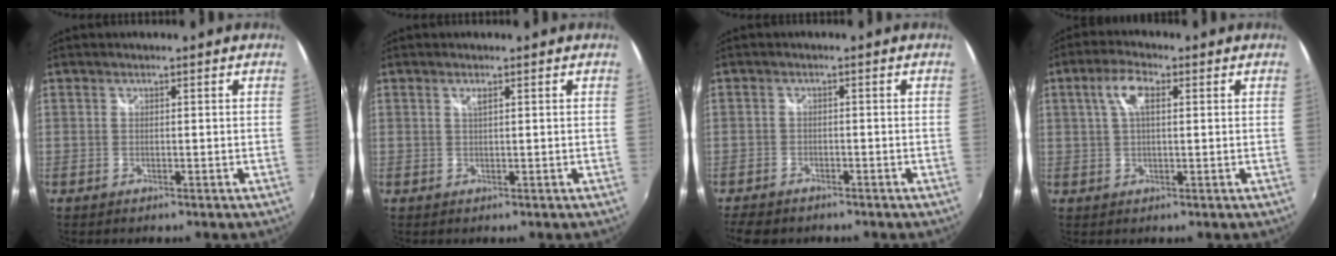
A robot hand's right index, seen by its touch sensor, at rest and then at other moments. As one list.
[{"total": 1.0, "force": [0.5, 0.1, 0.8], "torque": [-0.016, 0.001, 0.009]}, {"total": 6.1, "force": [-5.0, 2.6, 2.3], "torque": [-0.069, -0.019, -0.086]}, {"total": 5.4, "force": [1.6, 2.1, 4.7], "torque": [-0.090, 0.012, 0.028]}]